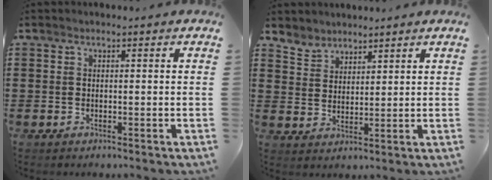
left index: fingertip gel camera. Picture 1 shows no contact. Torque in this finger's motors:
{"motor_torque": [-0.13, -0.11, -0.36, -0.09]}